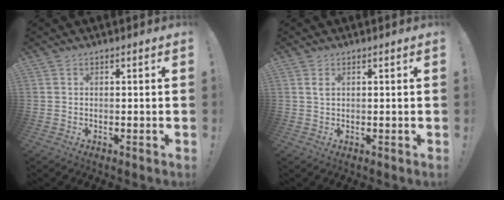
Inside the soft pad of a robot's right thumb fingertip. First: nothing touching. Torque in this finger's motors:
{"motor_torque": [-0.16, 0.00, 0.23, 0.01, -0.05]}